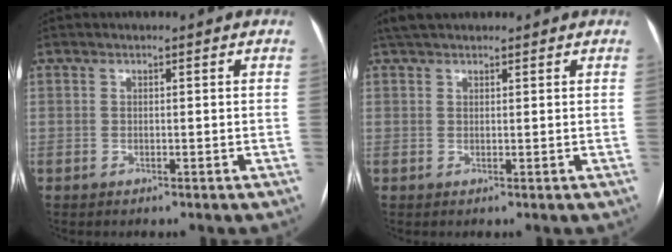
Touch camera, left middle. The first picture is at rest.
{"total": 3.9, "force": [3.4, 1.4, 1.5], "torque": [-0.023, 0.030, 0.061]}